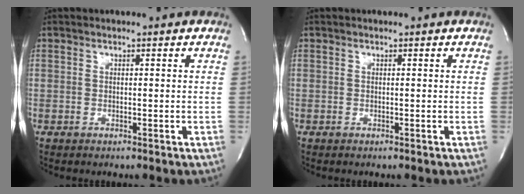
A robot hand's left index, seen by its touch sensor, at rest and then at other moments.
{"total": 0.0}